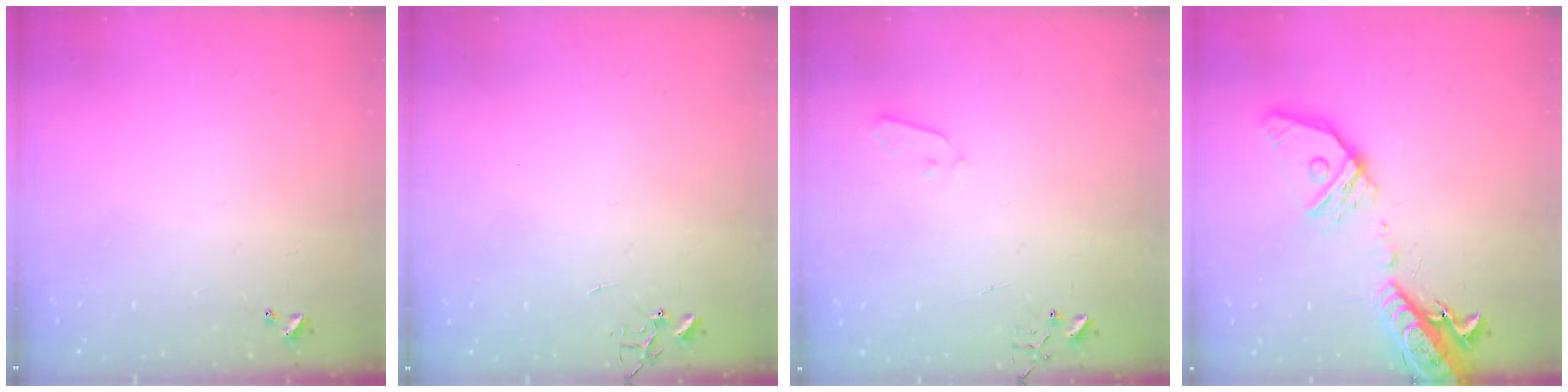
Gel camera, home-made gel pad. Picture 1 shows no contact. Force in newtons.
{"total": 0.0}
{"total": 3.0, "press": 2.9, "slide": 0.7}
{"total": 19.6, "press": 19.2, "slide": 4.0}